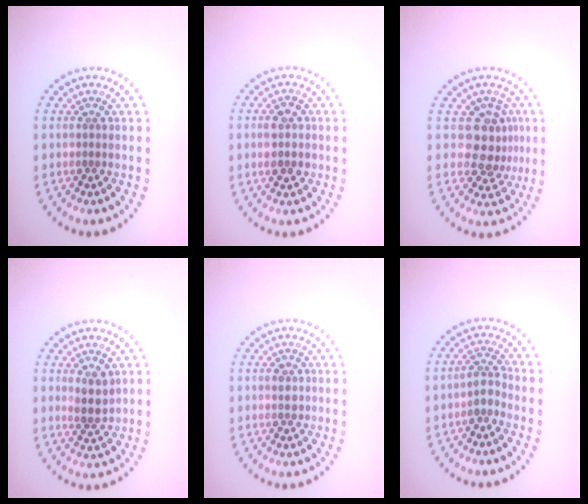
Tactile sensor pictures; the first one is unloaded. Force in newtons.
{"total": 2.7, "press": 2.7, "slide": 0.1}
{"total": 3.8, "press": 3.4, "slide": 1.7}
{"total": 2.3, "press": 2.1, "slide": 1.0}
{"total": 1.0, "press": 1.0, "slide": 0.1}
{"total": 1.9, "press": 1.5, "slide": 1.2}